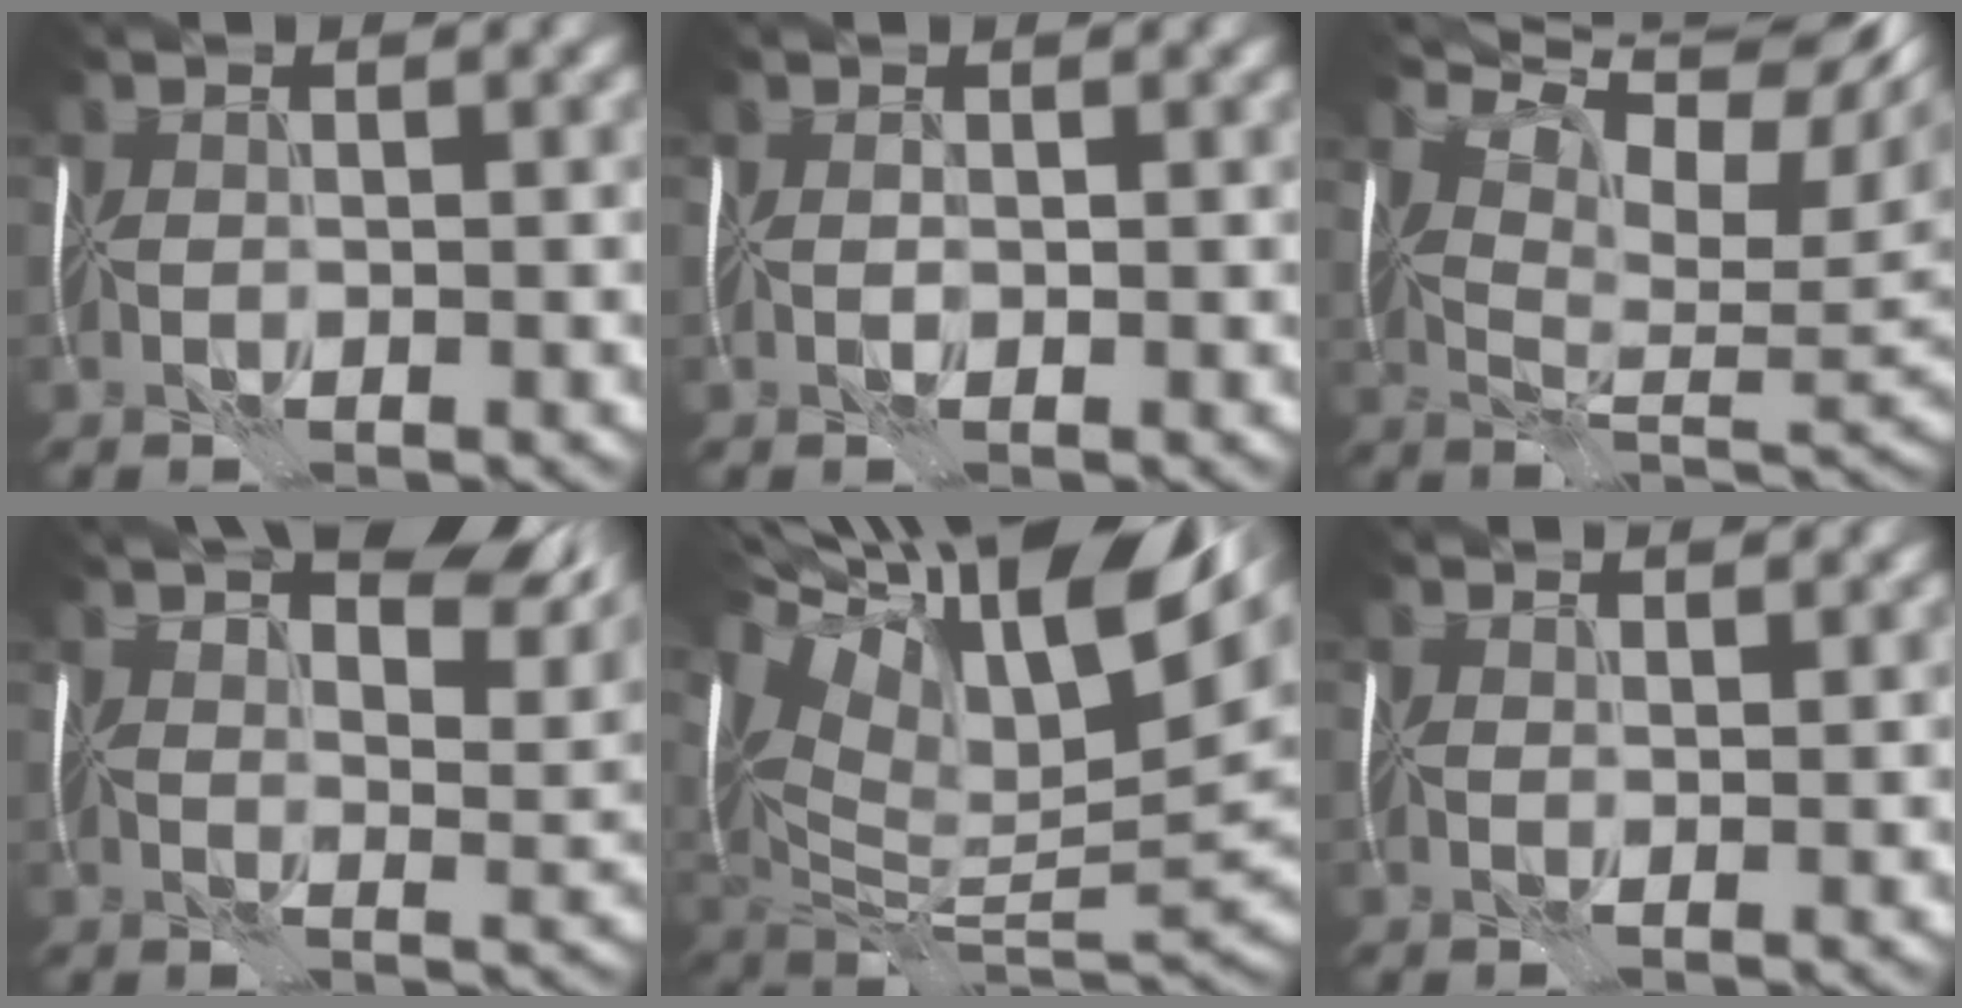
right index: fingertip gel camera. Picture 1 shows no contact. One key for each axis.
{"total": 0.8, "fx": 0.1, "fy": 0.6, "fz": 0.5, "tx": -0.009, "ty": 0.000, "tz": -0.003}
{"total": 12.4, "fx": 6.6, "fy": 4.9, "fz": 9.2, "tx": -0.151, "ty": 0.019, "tz": 0.108}
{"total": 12.9, "fx": 8.5, "fy": 4.7, "fz": 8.5, "tx": -0.120, "ty": 0.023, "tz": 0.102}
{"total": 16.1, "fx": 7.6, "fy": 6.6, "fz": 12.5, "tx": -0.247, "ty": 0.041, "tz": 0.130}
{"total": 3.0, "fx": 2.6, "fy": 0.7, "fz": 1.2, "tx": -0.018, "ty": 0.008, "tz": 0.020}